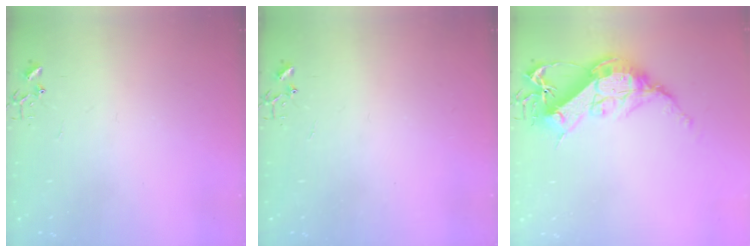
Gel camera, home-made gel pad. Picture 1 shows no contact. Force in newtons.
{"total": 0.0}
{"total": 15.7, "press": 15.6, "slide": 1.4}